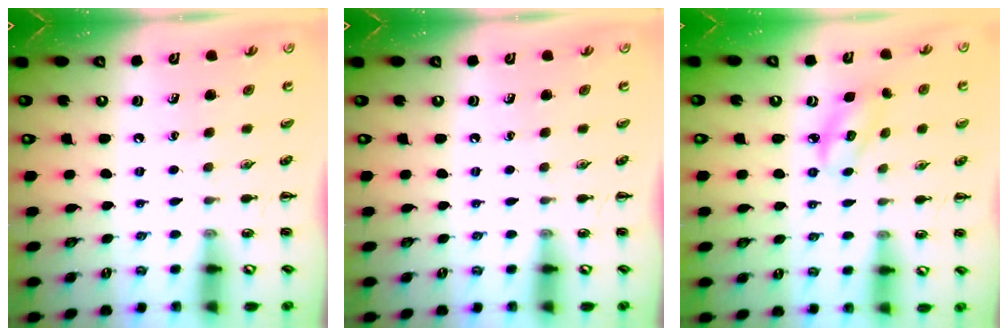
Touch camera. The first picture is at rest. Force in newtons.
{"total": 0.0}
{"total": 3.3, "press": 3.3, "slide": 0.6}